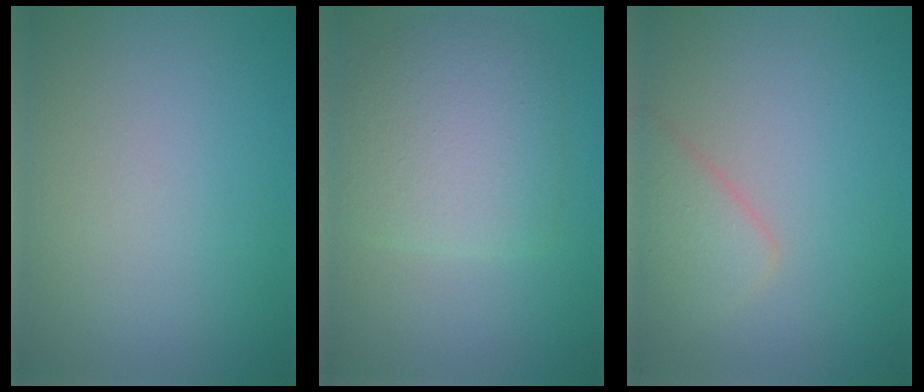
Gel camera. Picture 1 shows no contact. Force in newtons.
{"total": 4.9, "press": 4.9, "slide": 0.2}
{"total": 2.5, "press": 2.5, "slide": 0.2}